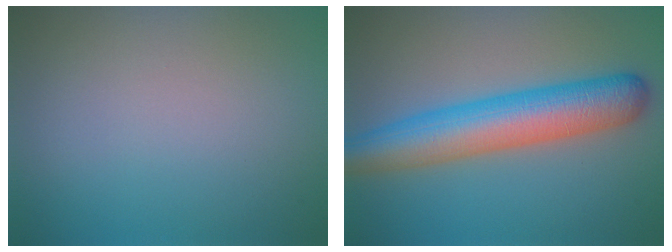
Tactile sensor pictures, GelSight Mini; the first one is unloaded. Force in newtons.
{"total": 8.0, "press": 8.0, "slide": 0.2}